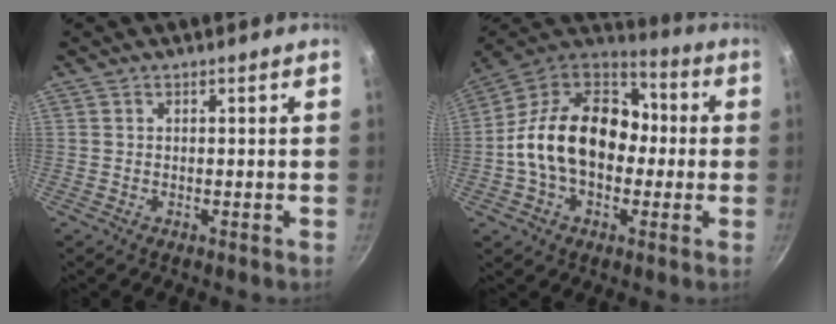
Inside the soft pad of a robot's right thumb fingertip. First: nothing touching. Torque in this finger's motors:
{"motor_torque": [1.35, 3.66, 1.96, -0.66, 0.58]}